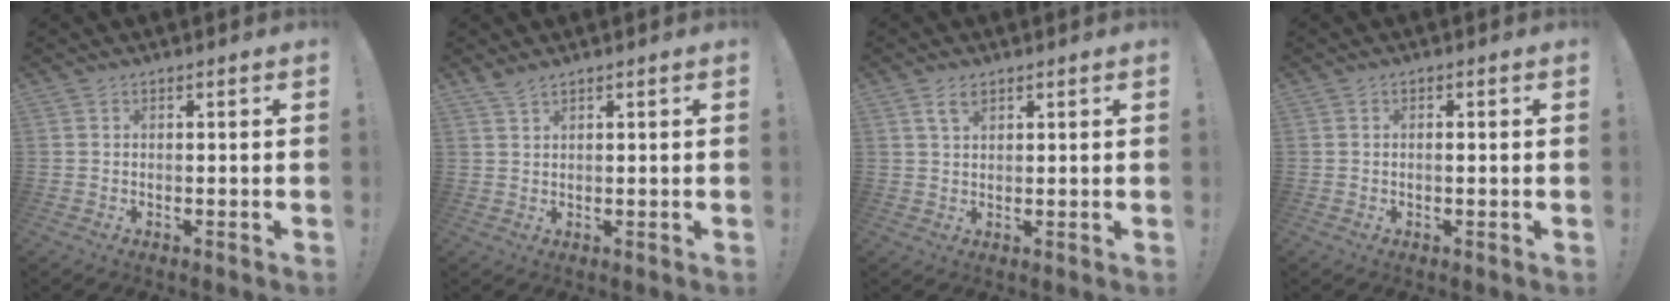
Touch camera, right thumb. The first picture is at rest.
{"total": 2.1, "force": [1.7, 0.3, 1.1], "torque": [-0.024, -0.009, 0.032]}
{"total": 3.4, "force": [2.0, 1.4, 2.4], "torque": [-0.041, -0.004, 0.035]}
{"total": 1.0, "force": [-0.3, 0.1, 0.9], "torque": [-0.010, -0.002, -0.008]}